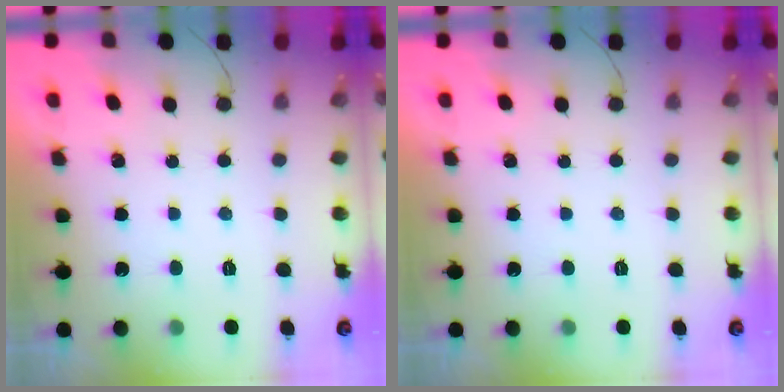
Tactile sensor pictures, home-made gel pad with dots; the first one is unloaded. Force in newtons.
{"total": 0.0}